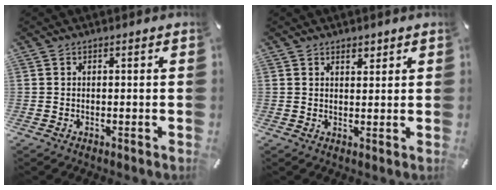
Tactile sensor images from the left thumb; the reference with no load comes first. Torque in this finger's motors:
{"motor_torque": [0.84, 0.63, -0.02, -0.03, 0.12]}